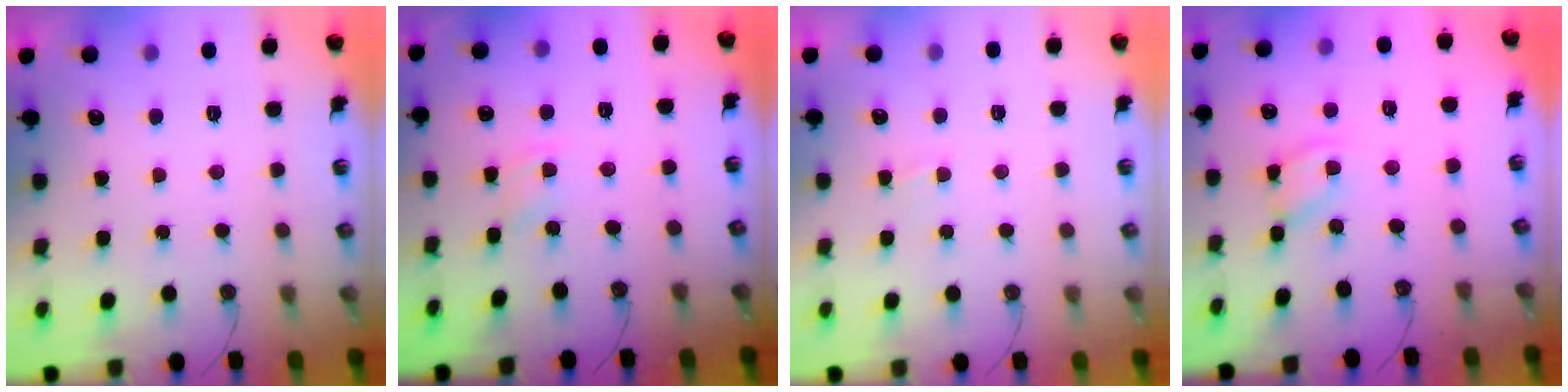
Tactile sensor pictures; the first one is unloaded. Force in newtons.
{"total": 5.1, "press": 5.0, "slide": 0.6}
{"total": 1.4, "press": 1.3, "slide": 0.2}
{"total": 5.3, "press": 5.3, "slide": 0.3}